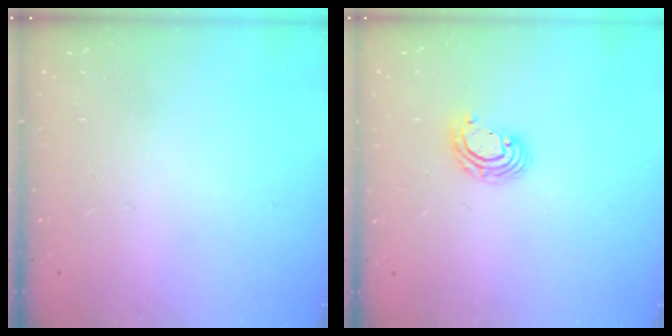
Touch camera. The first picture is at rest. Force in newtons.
{"total": 6.3, "press": 6.3, "slide": 0.8}